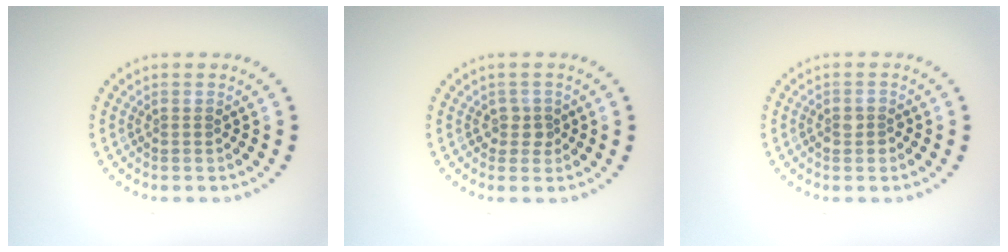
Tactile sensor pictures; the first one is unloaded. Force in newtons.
{"total": 1.4, "press": 1.2, "slide": 0.7}
{"total": 1.4, "press": 1.3, "slide": 0.6}